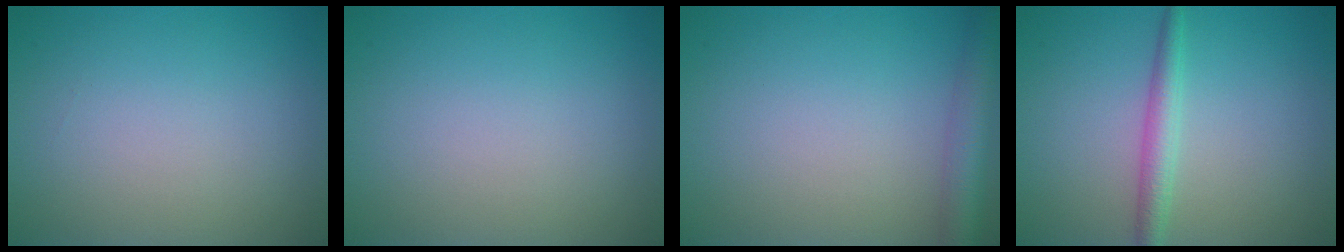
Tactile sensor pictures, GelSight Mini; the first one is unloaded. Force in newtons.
{"total": 0.0}
{"total": 3.8, "press": 3.8, "slide": 0.2}
{"total": 2.4, "press": 2.4, "slide": 0.0}